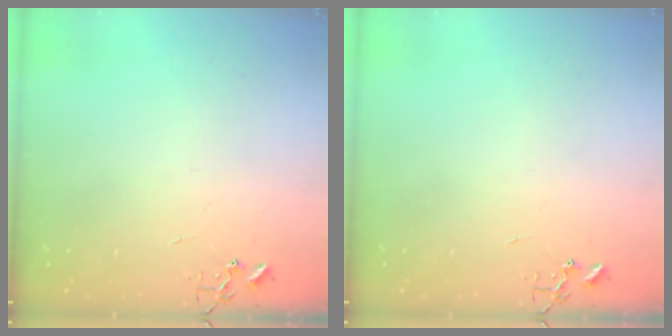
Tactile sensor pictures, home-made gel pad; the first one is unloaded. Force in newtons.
{"total": 0.0}